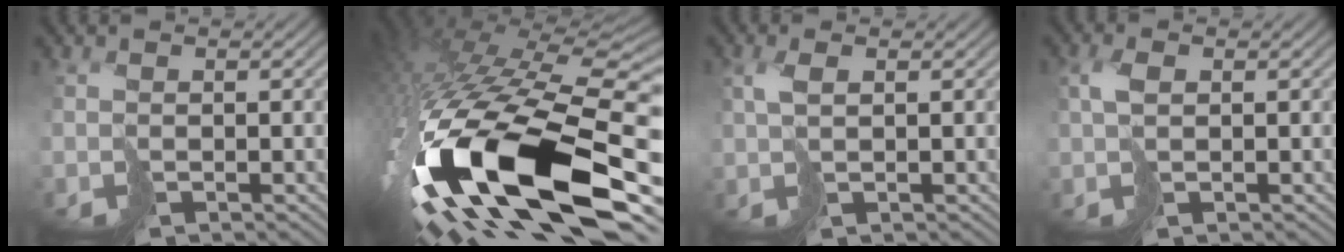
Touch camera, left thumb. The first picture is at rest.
{"total": 19.4, "force": [-4.8, 10.4, 15.6], "torque": [-0.376, -0.107, -0.026]}
{"total": 2.2, "force": [1.0, 0.6, 1.8], "torque": [-0.038, 0.007, 0.021]}
{"total": 2.2, "force": [0.7, 1.0, 1.8], "torque": [-0.043, 0.003, 0.014]}